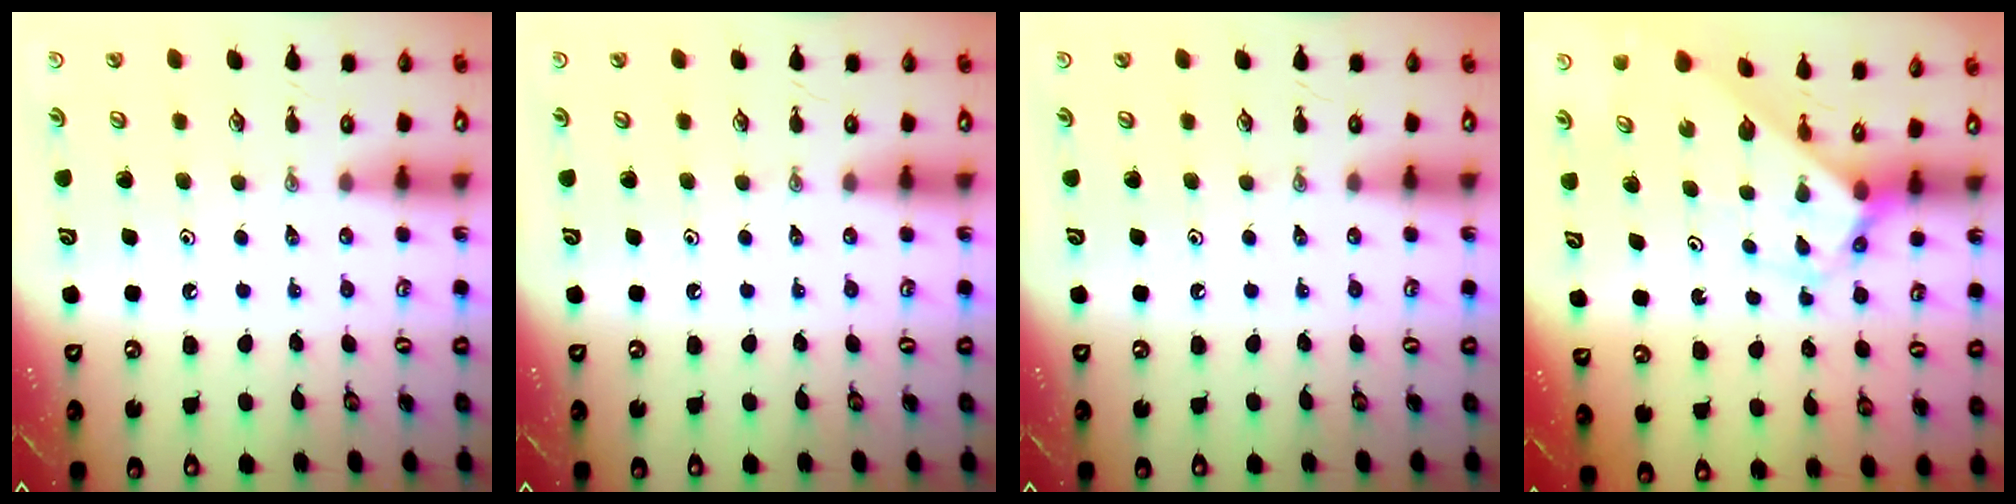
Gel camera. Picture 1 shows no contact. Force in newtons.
{"total": 0.0}
{"total": 0.0}
{"total": 2.7, "press": 2.7, "slide": 0.2}